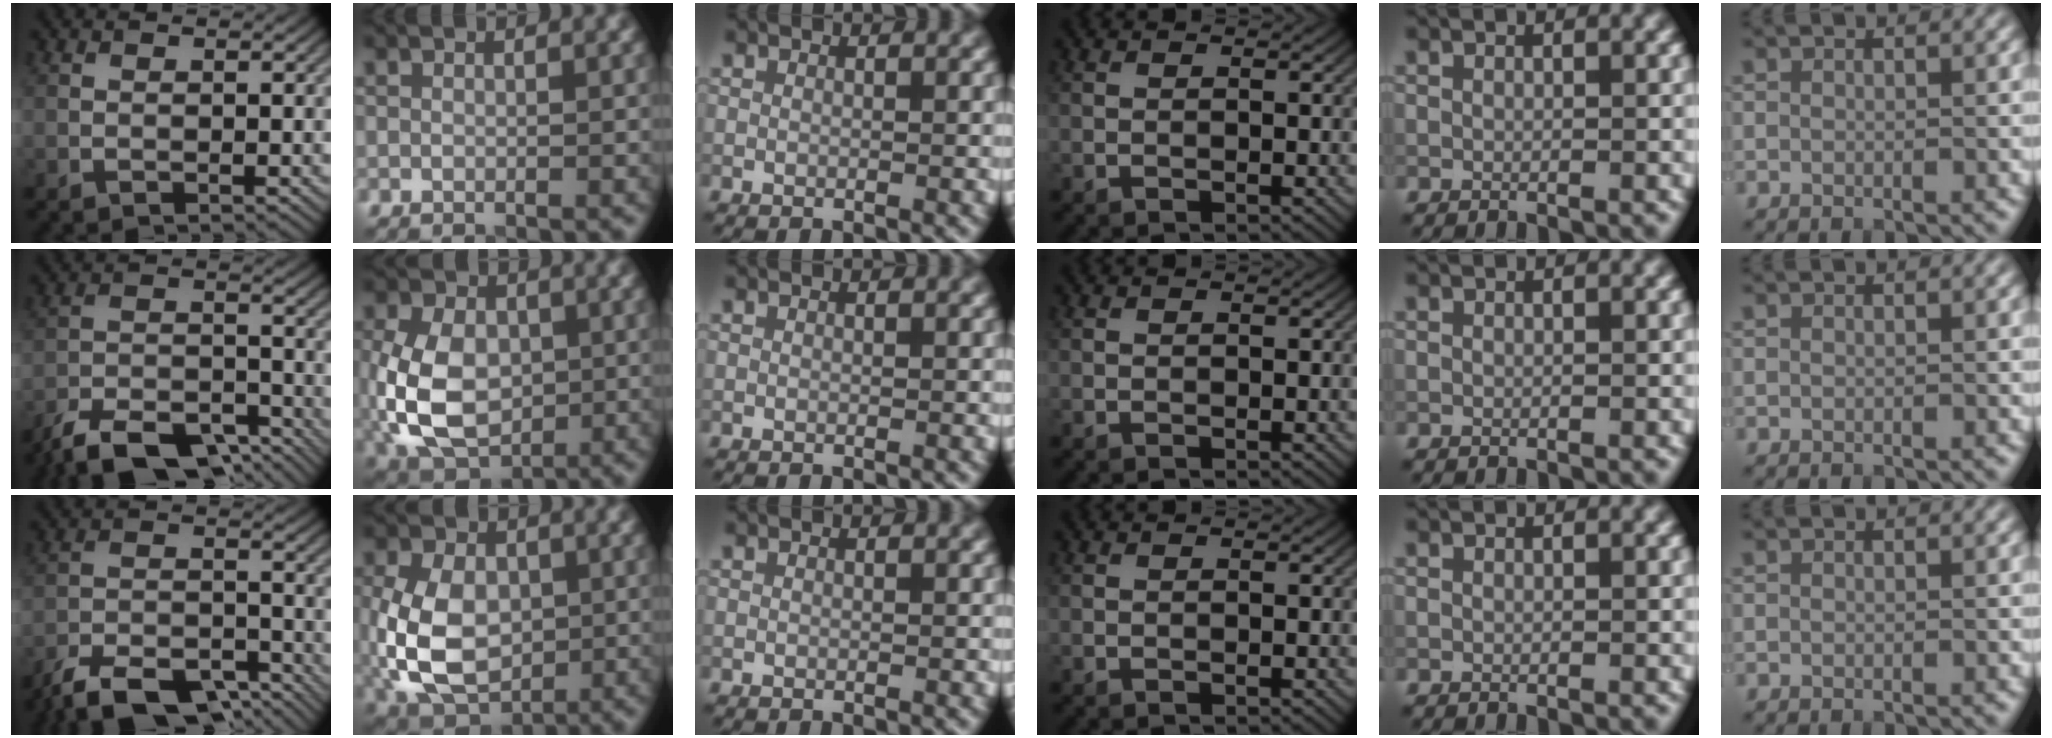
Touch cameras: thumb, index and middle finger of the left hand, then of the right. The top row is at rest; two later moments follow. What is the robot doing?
{"motion": "lift_and_place", "object": "coin"}